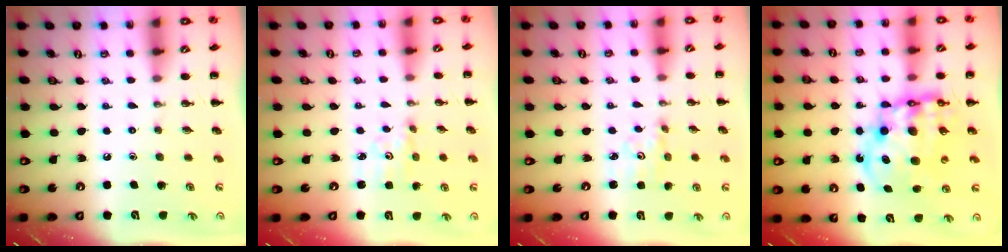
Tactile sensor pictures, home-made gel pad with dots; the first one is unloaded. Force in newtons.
{"total": 2.4, "press": 2.3, "slide": 0.8}
{"total": 2.9, "press": 2.8, "slide": 0.7}
{"total": 13.8, "press": 13.4, "slide": 3.4}